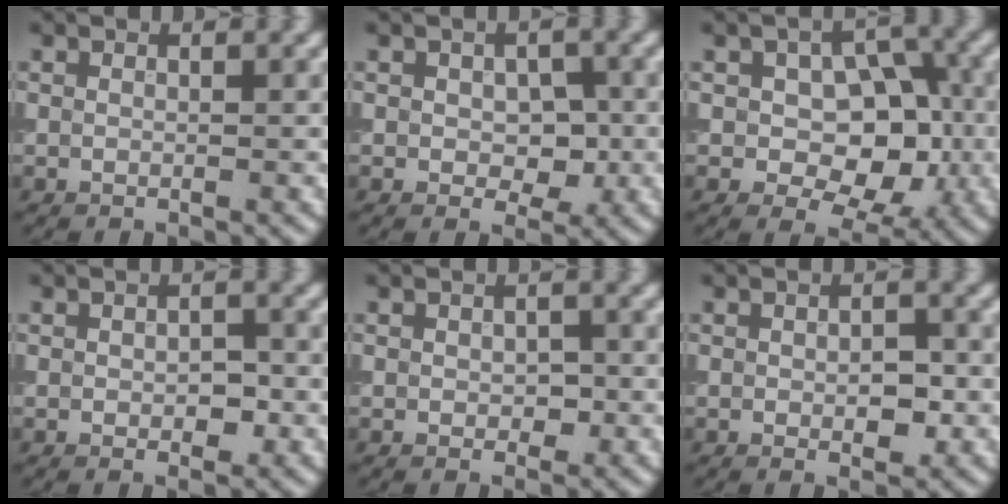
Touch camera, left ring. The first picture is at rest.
{"total": 3.0, "force": [-0.2, 1.8, 2.3], "torque": [-0.034, -0.006, -0.003]}
{"total": 7.3, "force": [-0.4, 4.8, 5.5], "torque": [-0.073, 0.000, -0.010]}
{"total": 1.9, "force": [-0.2, 1.0, 1.6], "torque": [-0.020, -0.003, -0.001]}
{"total": 1.4, "force": [-0.1, 0.9, 1.1], "torque": [-0.015, -0.003, -0.002]}
{"total": 2.3, "force": [-0.3, 1.1, 2.0], "torque": [-0.029, -0.004, -0.003]}